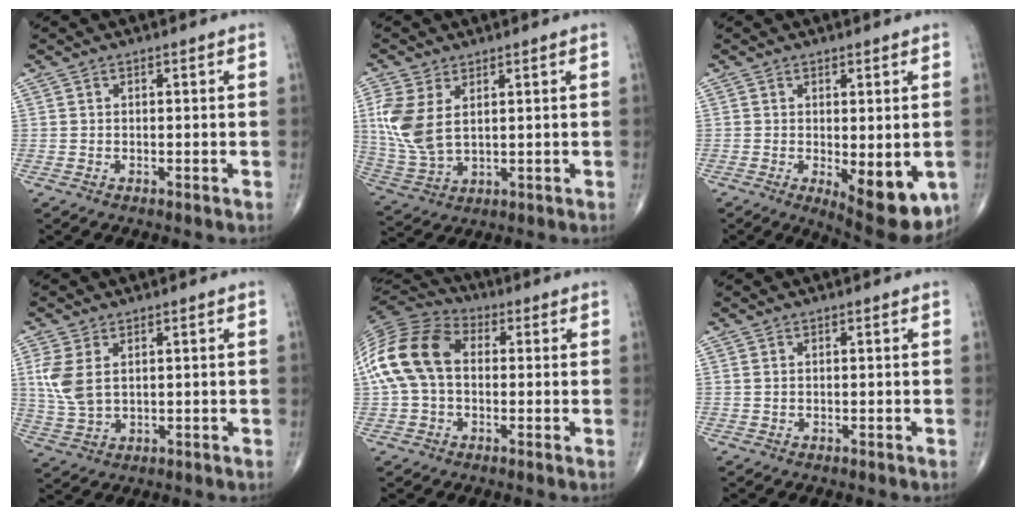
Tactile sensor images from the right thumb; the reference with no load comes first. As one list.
[{"total": 10.1, "force": [2.6, 5.8, 7.8], "torque": [-0.183, -0.008, 0.065]}, {"total": 11.0, "force": [-3.1, 4.3, 9.6], "torque": [-0.109, -0.021, -0.029]}, {"total": 6.9, "force": [1.8, 4.1, 5.2], "torque": [-0.122, -0.004, 0.045]}, {"total": 15.9, "force": [1.2, 10.9, 11.6], "torque": [-0.239, 0.039, 0.014]}, {"total": 0.0}]